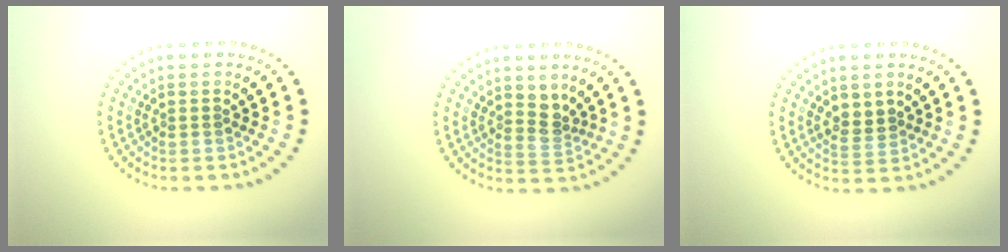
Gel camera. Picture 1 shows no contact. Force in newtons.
{"total": 2.0, "press": 1.5, "slide": 1.3}
{"total": 1.8, "press": 1.6, "slide": 0.7}